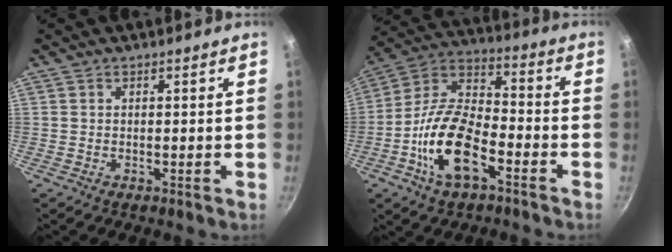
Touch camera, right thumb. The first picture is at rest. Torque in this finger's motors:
{"motor_torque": [0.23, 0.80, 1.72, -1.06, 0.16]}